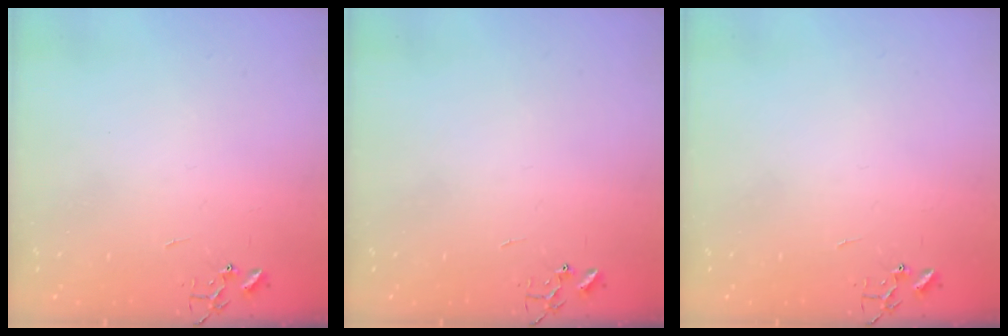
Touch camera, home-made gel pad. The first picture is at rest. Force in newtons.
{"total": 0.0}
{"total": 0.0}